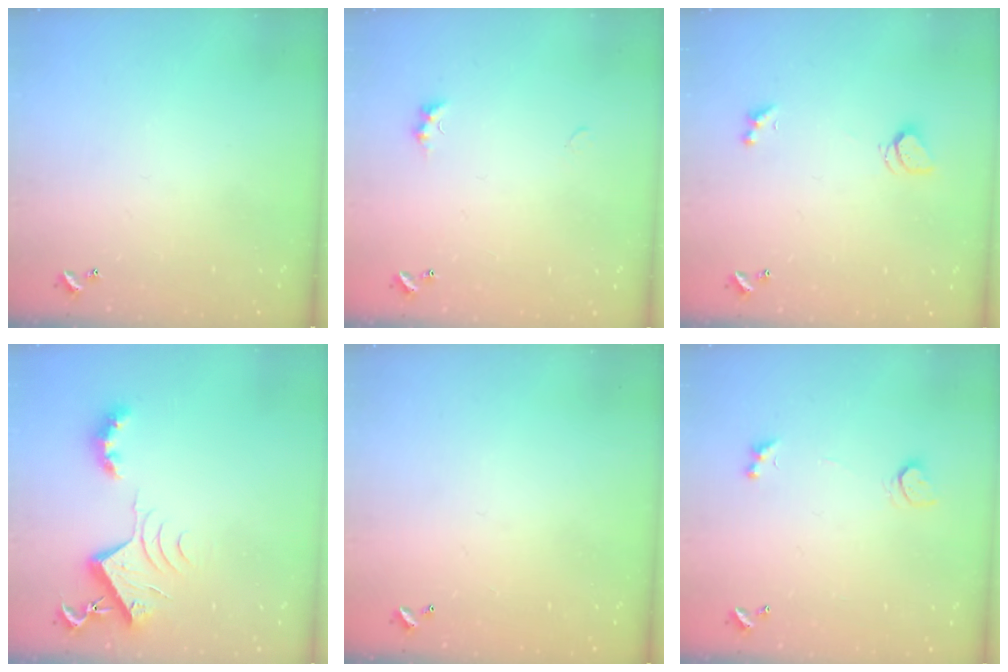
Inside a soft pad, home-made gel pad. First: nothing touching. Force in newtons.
{"total": 1.9, "press": 1.8, "slide": 0.6}
{"total": 1.4, "press": 1.3, "slide": 0.5}
{"total": 7.7, "press": 7.6, "slide": 0.6}
{"total": 2.7, "press": 2.7, "slide": 0.1}
{"total": 2.5, "press": 2.2, "slide": 1.2}